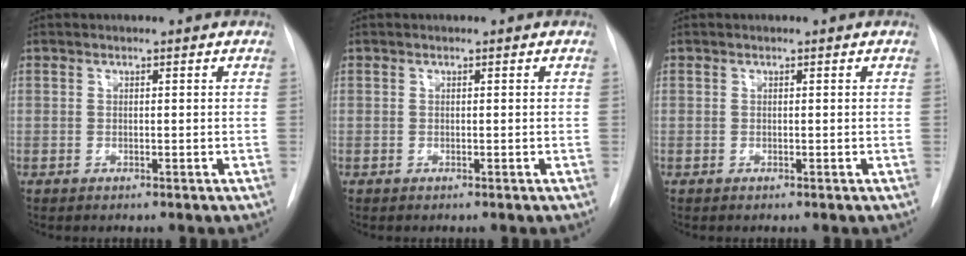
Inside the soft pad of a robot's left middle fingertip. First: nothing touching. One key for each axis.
{"total": 0.0}
{"total": 0.0}